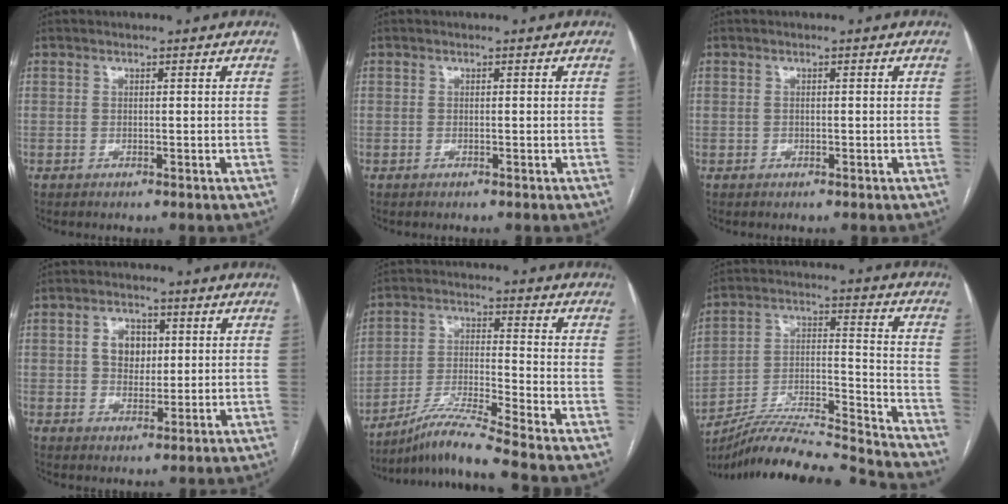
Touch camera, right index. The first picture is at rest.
{"total": 0.0}
{"total": 0.6, "force": [-0.1, 0.5, 0.3], "torque": [-0.008, 0.002, -0.002]}
{"total": 5.1, "force": [1.1, 3.7, 3.3], "torque": [-0.059, 0.010, 0.022]}
{"total": 10.0, "force": [-8.6, -2.2, 4.8], "torque": [-0.095, -0.019, -0.158]}
{"total": 22.6, "force": [-21.3, -0.7, 7.5], "torque": [-0.133, 0.001, -0.340]}